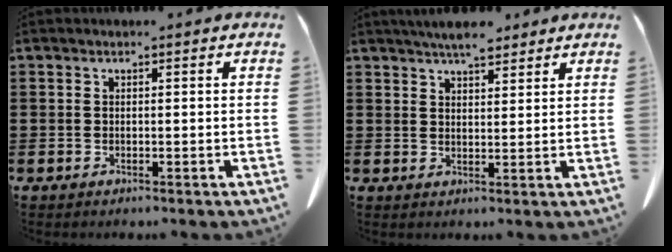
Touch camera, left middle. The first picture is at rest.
{"total": 4.9, "force": [4.4, 1.2, 1.9], "torque": [-0.046, -0.005, 0.081]}